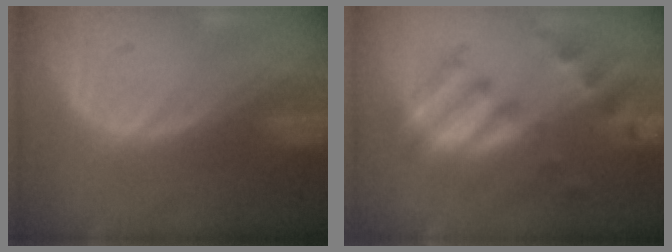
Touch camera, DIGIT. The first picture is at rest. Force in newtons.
{"total": 8.8, "press": 8.1, "slide": 3.4}